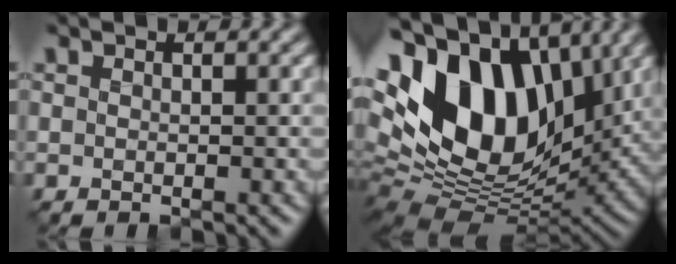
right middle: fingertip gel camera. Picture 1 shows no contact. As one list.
[{"total": 16.7, "force": [4.0, 10.4, 12.5], "torque": [-0.245, 0.025, 0.058]}]